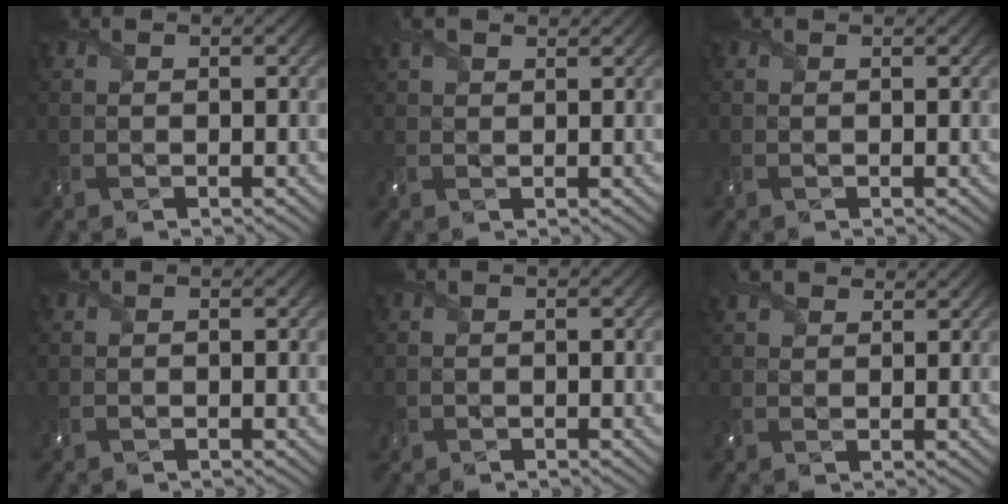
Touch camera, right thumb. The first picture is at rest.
{"total": 3.5, "force": [2.1, 1.7, 2.2], "torque": [-0.062, 0.017, 0.040]}
{"total": 0.0}
{"total": 0.0}
{"total": 1.1, "force": [-0.3, 1.1, 0.1], "torque": [-0.002, -0.007, -0.011]}
{"total": 4.1, "force": [3.0, 2.0, 2.1], "torque": [-0.057, 0.016, 0.054]}